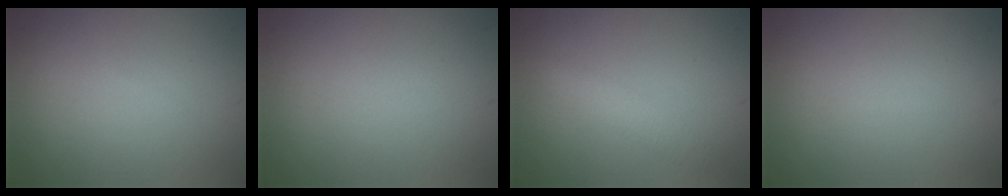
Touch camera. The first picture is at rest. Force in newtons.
{"total": 0.0}
{"total": 2.1, "press": 2.1, "slide": 0.1}
{"total": 0.0}